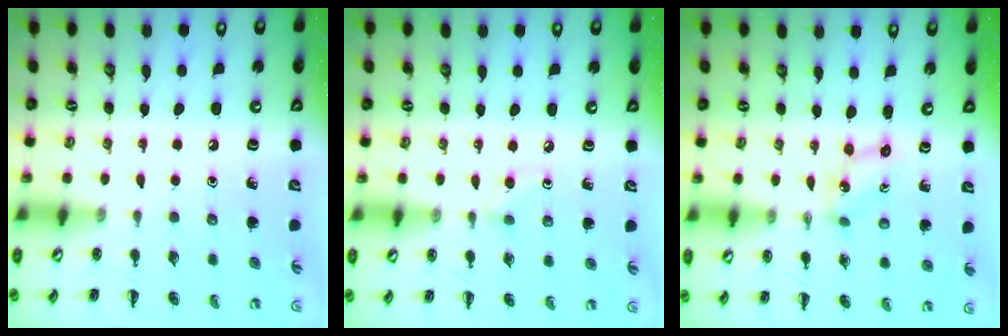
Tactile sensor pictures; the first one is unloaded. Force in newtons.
{"total": 2.6, "press": 2.4, "slide": 1.1}
{"total": 1.7, "press": 1.6, "slide": 0.6}